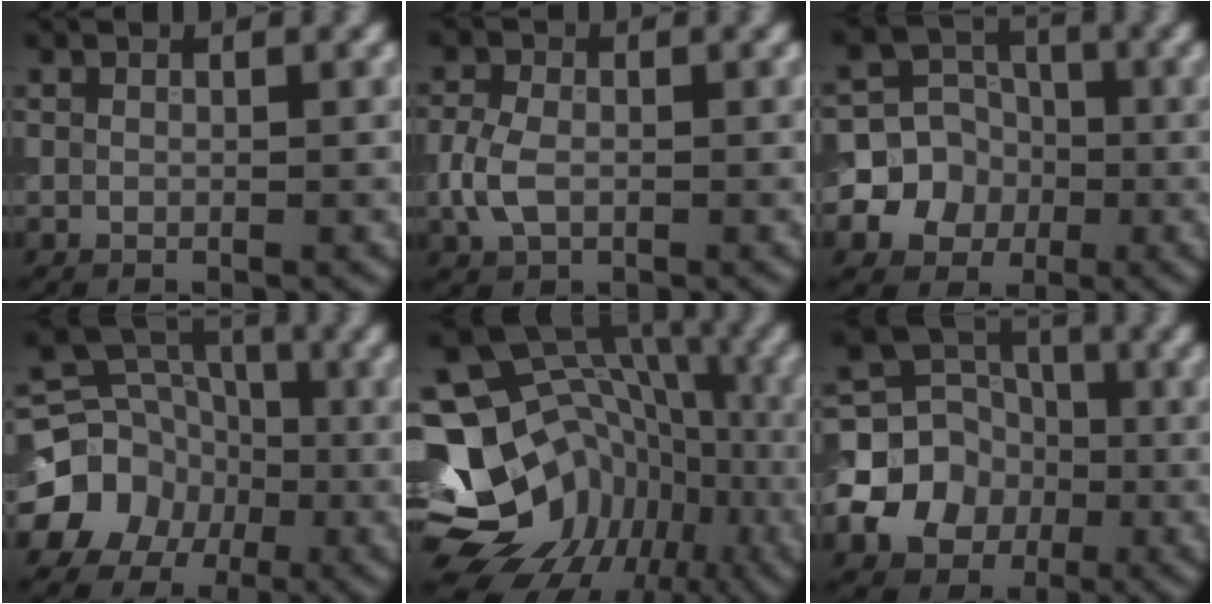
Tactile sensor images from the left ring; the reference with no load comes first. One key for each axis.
{"total": 3.1, "fx": -0.6, "fy": 2.1, "fz": 2.1, "tx": -0.053, "ty": -0.001, "tz": -0.015}
{"total": 7.5, "fx": -1.7, "fy": 7.0, "fz": 1.8, "tx": -0.020, "ty": 0.011, "tz": -0.058}
{"total": 11.3, "fx": -3.9, "fy": 10.0, "fz": 3.7, "tx": -0.060, "ty": -0.020, "tz": -0.081}
{"total": 17.8, "fx": -5.3, "fy": 14.3, "fz": 9.2, "tx": -0.151, "ty": 0.003, "tz": -0.068}
{"total": 7.3, "fx": -1.7, "fy": 6.4, "fz": 3.0, "tx": -0.034, "ty": -0.001, "tz": -0.058}